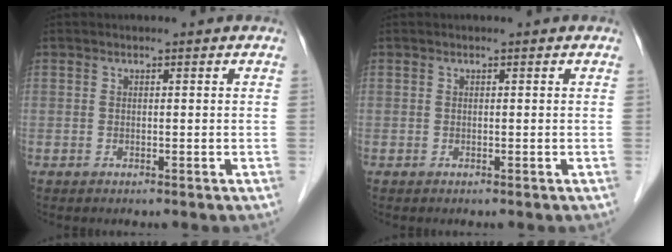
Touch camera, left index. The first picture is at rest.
{"total": 0.0}